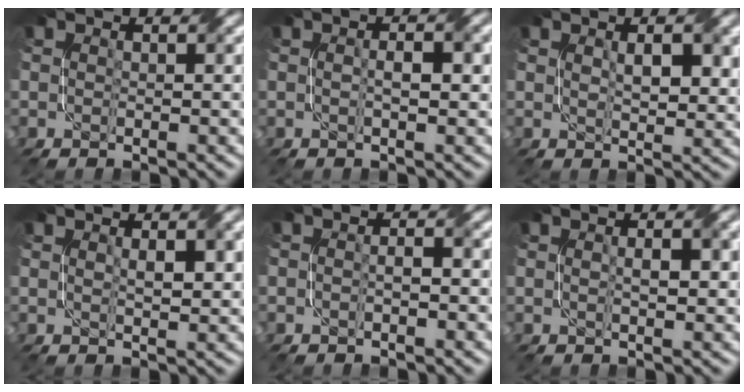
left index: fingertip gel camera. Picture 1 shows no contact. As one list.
[{"total": 2.3, "force": [0.0, 0.6, 2.2], "torque": [-0.034, 0.001, -0.001]}, {"total": 3.2, "force": [1.0, 1.3, 2.8], "torque": [-0.050, -0.002, 0.023]}, {"total": 2.5, "force": [0.8, 0.7, 2.3], "torque": [-0.037, 0.002, 0.018]}, {"total": 0.9, "force": [-0.4, 0.2, 0.8], "torque": [-0.017, 0.002, -0.011]}, {"total": 2.0, "force": [0.3, 0.6, 1.9], "torque": [-0.033, 0.003, 0.007]}]